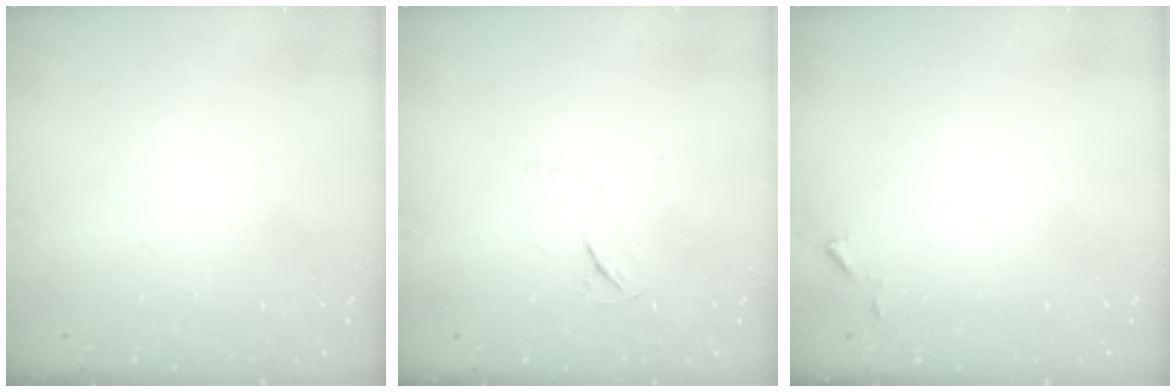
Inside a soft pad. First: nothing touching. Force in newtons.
{"total": 3.6, "press": 3.6, "slide": 0.5}
{"total": 5.3, "press": 5.2, "slide": 0.5}